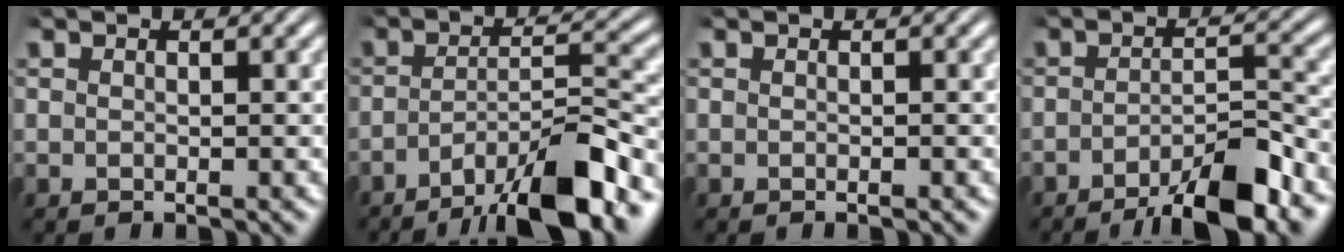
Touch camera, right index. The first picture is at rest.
{"total": 8.0, "force": [-5.4, 1.7, 5.7], "torque": [-0.079, -0.013, -0.080]}
{"total": 0.0}
{"total": 6.6, "force": [-4.8, 1.2, 4.4], "torque": [-0.053, -0.007, -0.076]}